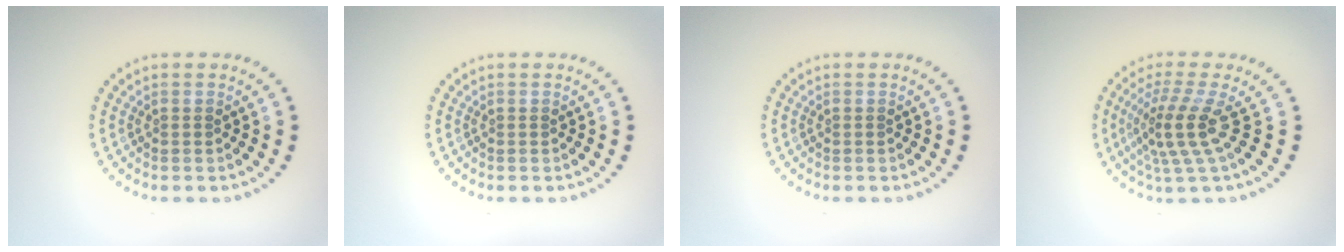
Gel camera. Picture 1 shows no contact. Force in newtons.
{"total": 0.0}
{"total": 0.0}
{"total": 4.0, "press": 2.8, "slide": 2.8}